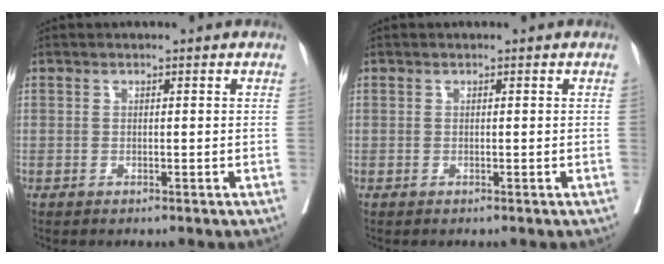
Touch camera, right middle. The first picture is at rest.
{"total": 0.0}